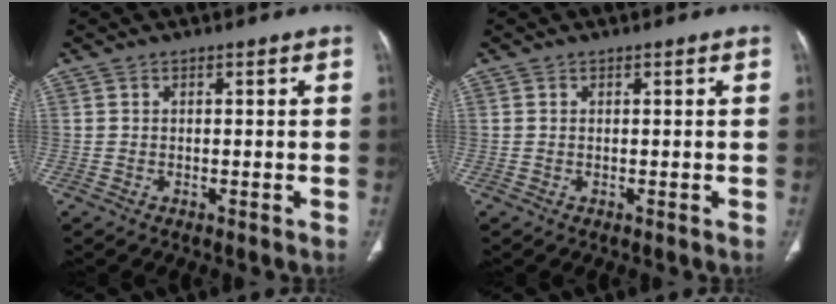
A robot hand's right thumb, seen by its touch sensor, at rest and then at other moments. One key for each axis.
{"total": 0.0}